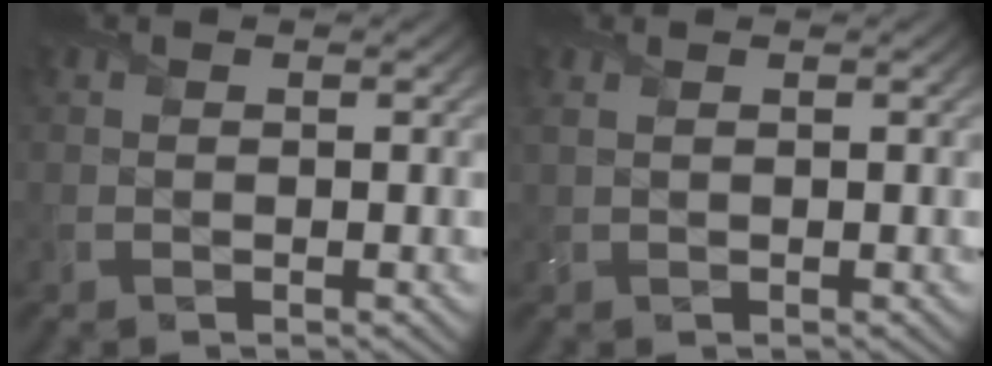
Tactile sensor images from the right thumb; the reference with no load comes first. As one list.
[{"total": 1.1, "force": [0.7, 0.5, 0.7], "torque": [-0.024, 0.002, 0.018]}]